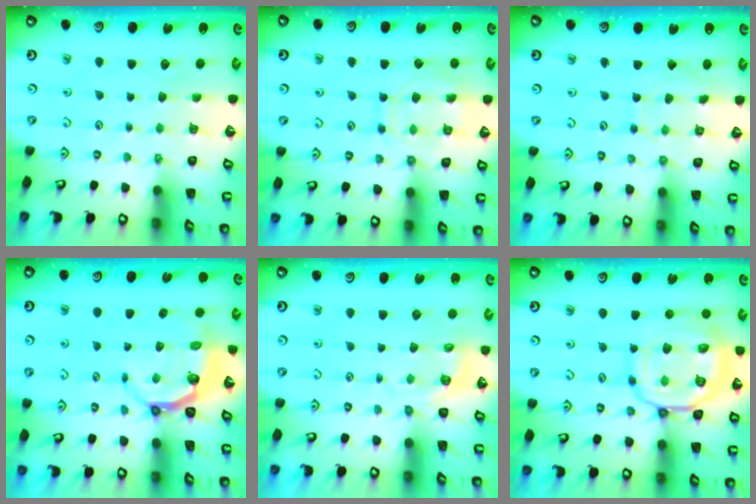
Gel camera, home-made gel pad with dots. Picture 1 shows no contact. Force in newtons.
{"total": 10.7, "press": 10.7, "slide": 1.0}
{"total": 5.8, "press": 5.7, "slide": 0.6}
{"total": 5.2, "press": 4.3, "slide": 2.9}
{"total": 3.7, "press": 3.2, "slide": 1.8}
{"total": 16.7, "press": 16.6, "slide": 1.9}